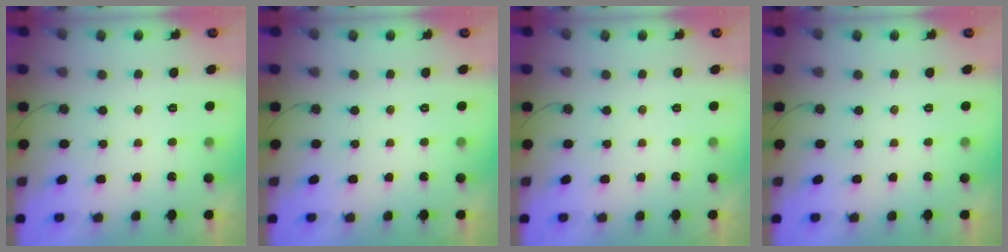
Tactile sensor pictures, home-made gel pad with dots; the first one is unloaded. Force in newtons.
{"total": 0.0}
{"total": 0.0}
{"total": 0.0}